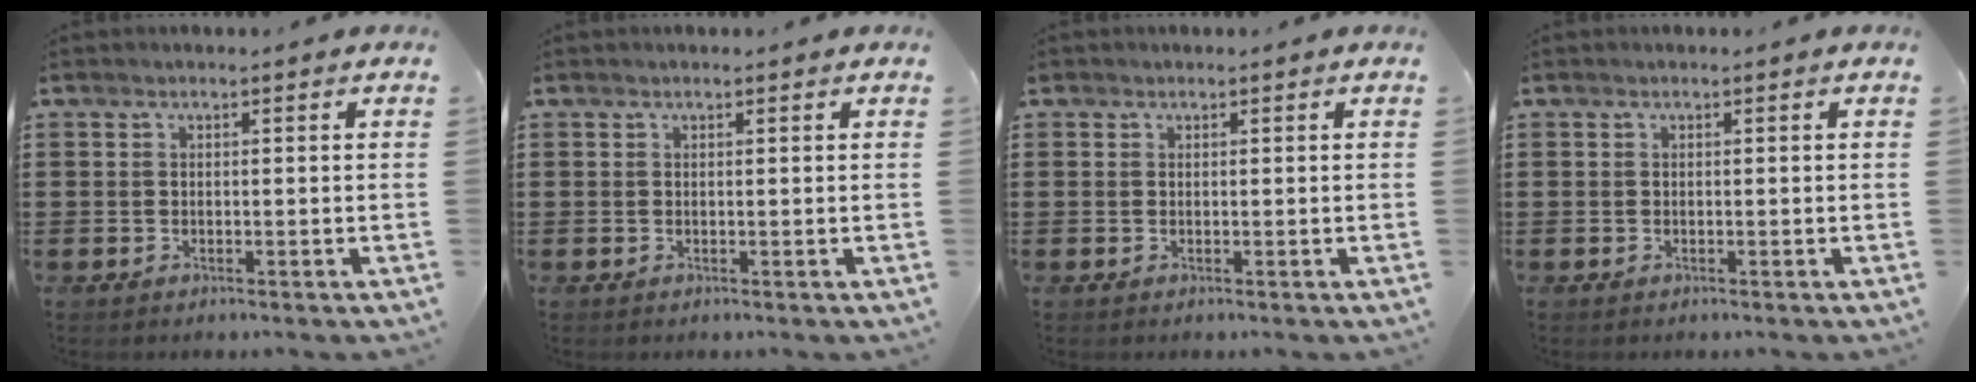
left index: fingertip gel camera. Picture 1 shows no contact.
{"total": 0.0}
{"total": 0.5, "force": [0.2, 0.4, 0.1], "torque": [-0.004, 0.003, 0.004]}
{"total": 0.0}